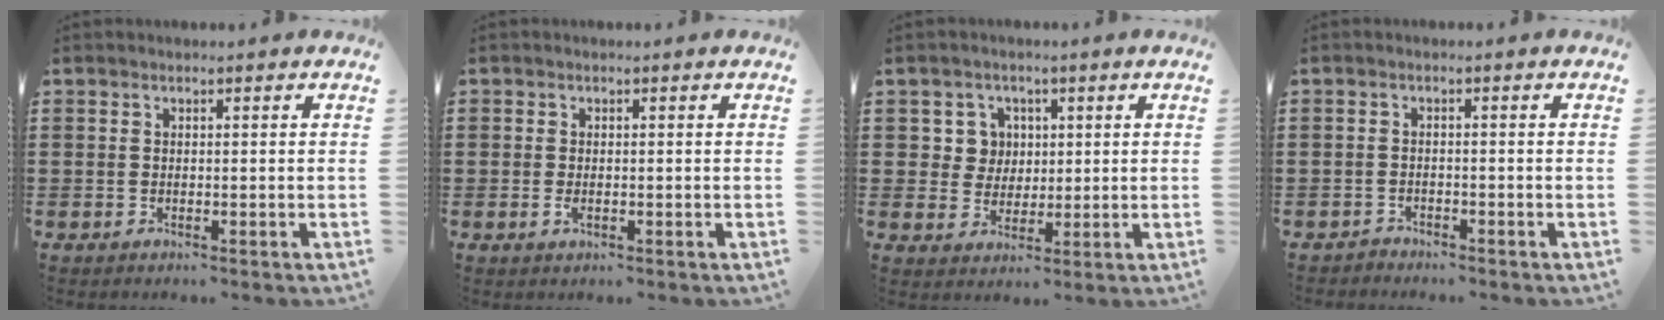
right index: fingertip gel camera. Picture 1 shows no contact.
{"total": 1.0, "force": [-0.3, 0.5, 0.9], "torque": [-0.017, -0.002, -0.005]}
{"total": 4.9, "force": [1.4, 4.5, 1.1], "torque": [-0.045, 0.017, 0.024]}
{"total": 1.3, "force": [-1.3, 0.2, -0.1], "torque": [-0.003, 0.003, -0.029]}